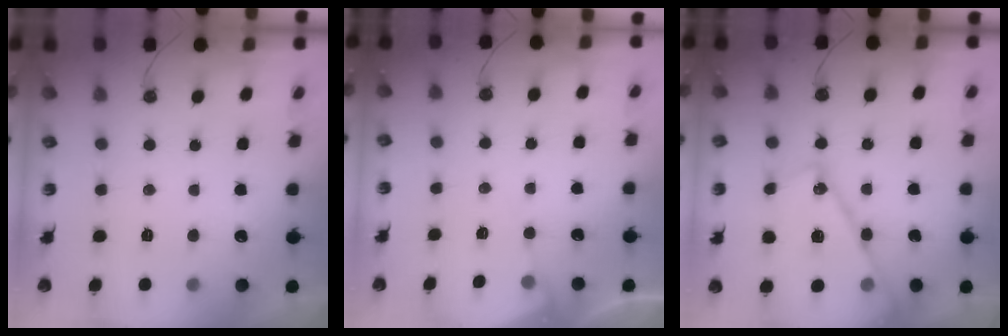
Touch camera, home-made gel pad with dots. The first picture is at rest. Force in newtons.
{"total": 3.8, "press": 3.8, "slide": 0.6}
{"total": 18.1, "press": 18.1, "slide": 1.0}